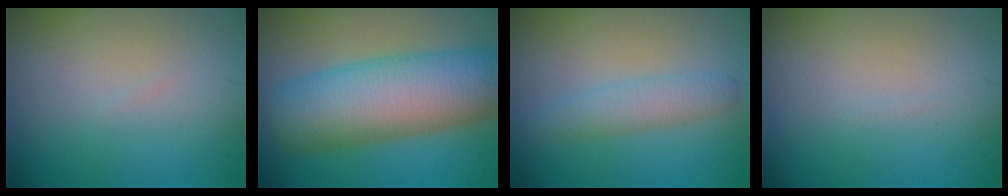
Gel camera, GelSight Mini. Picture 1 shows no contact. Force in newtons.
{"total": 10.8, "press": 10.8, "slide": 0.4}
{"total": 2.4, "press": 2.4, "slide": 0.1}
{"total": 0.0}